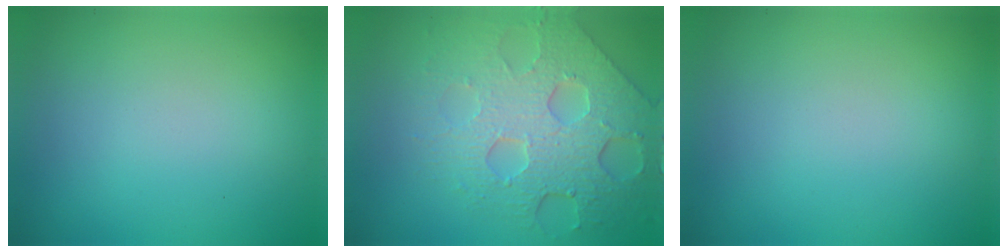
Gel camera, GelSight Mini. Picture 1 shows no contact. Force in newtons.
{"total": 8.2, "press": 5.5, "slide": 6.0}
{"total": 0.0}